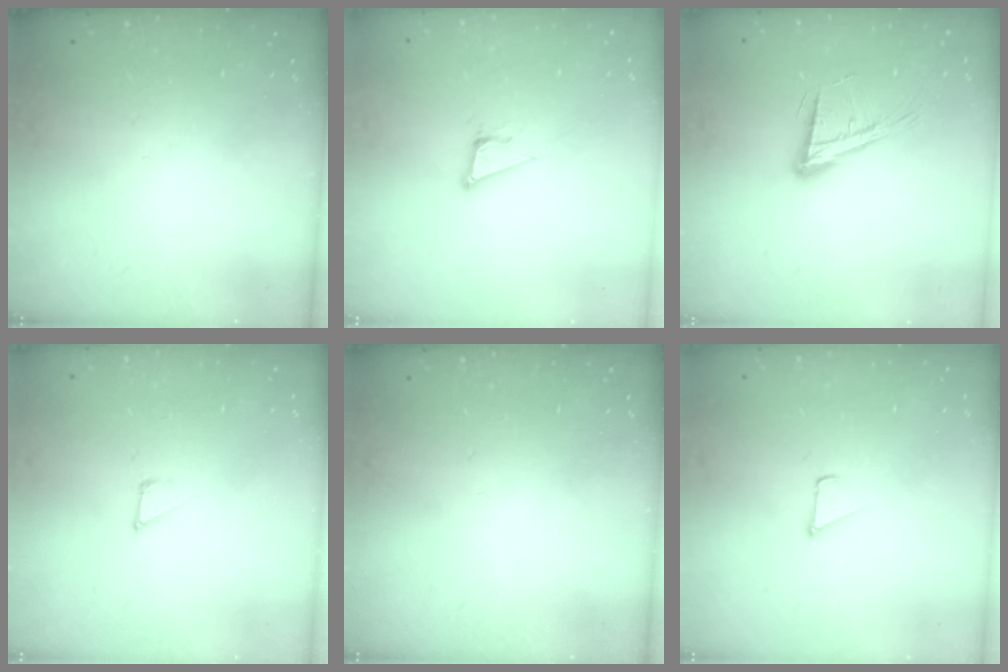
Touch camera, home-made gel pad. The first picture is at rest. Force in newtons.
{"total": 7.2, "press": 6.8, "slide": 2.6}
{"total": 14.6, "press": 14.0, "slide": 3.9}
{"total": 1.3, "press": 1.3, "slide": 0.0}
{"total": 0.0}
{"total": 2.3, "press": 2.3, "slide": 0.2}